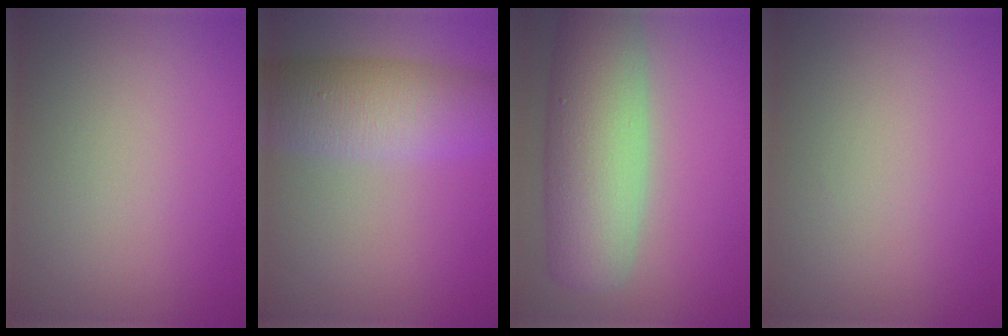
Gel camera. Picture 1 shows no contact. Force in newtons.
{"total": 7.6, "press": 7.6, "slide": 0.2}
{"total": 9.1, "press": 9.1, "slide": 0.6}
{"total": 0.0}